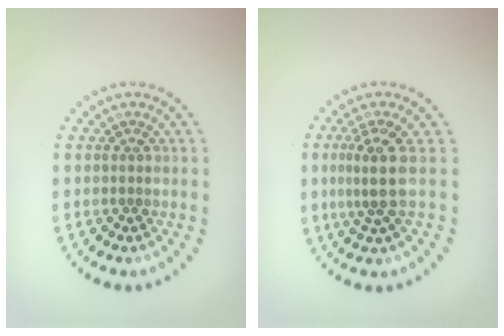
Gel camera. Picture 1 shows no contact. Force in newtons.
{"total": 3.0, "press": 2.1, "slide": 2.1}